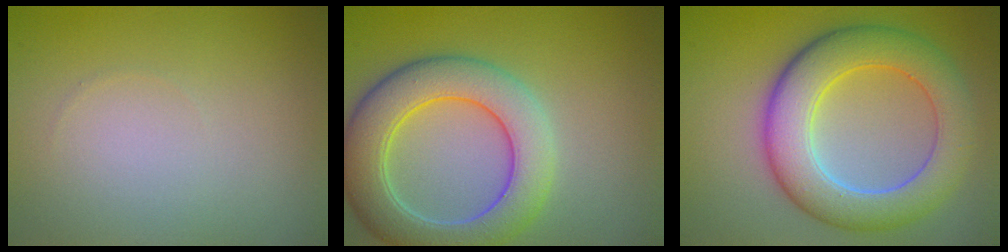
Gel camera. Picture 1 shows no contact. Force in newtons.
{"total": 7.5, "press": 7.5, "slide": 0.4}
{"total": 7.8, "press": 7.8, "slide": 0.4}